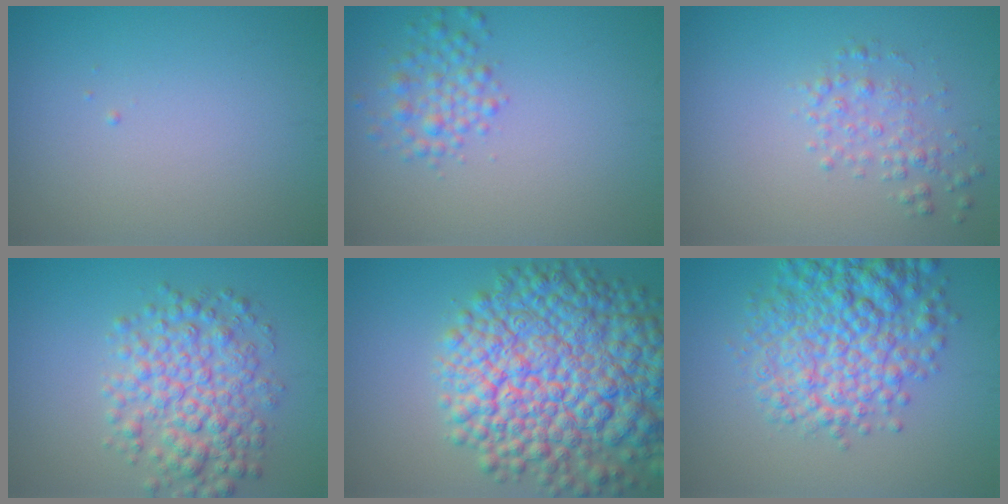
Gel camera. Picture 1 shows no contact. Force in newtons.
{"total": 2.5, "press": 2.5, "slide": 0.0}
{"total": 2.0, "press": 2.0, "slide": 0.1}
{"total": 5.8, "press": 5.8, "slide": 0.0}
{"total": 13.7, "press": 13.7, "slide": 0.6}
{"total": 8.5, "press": 8.5, "slide": 0.3}